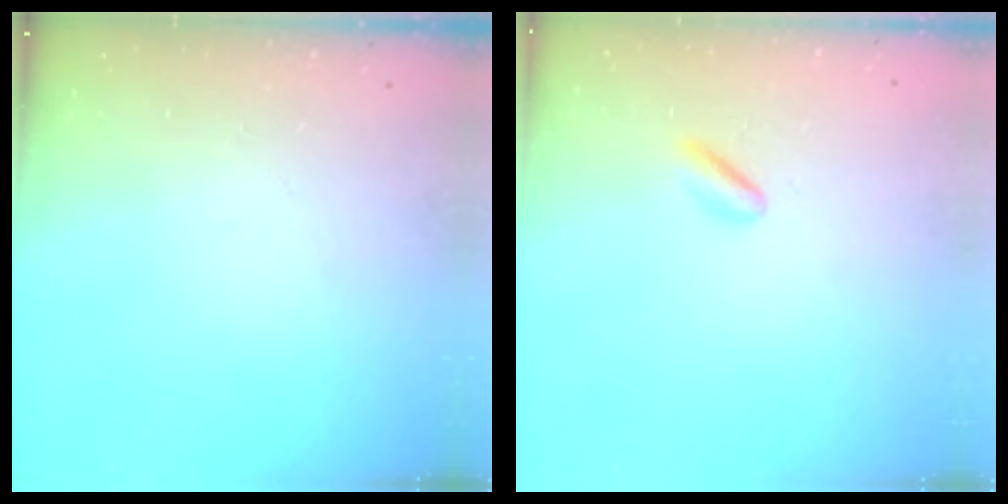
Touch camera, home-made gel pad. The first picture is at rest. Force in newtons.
{"total": 2.6, "press": 2.5, "slide": 1.0}